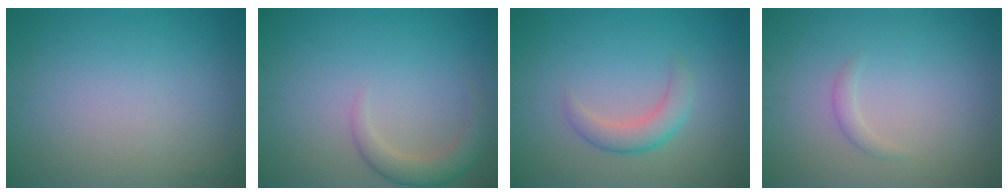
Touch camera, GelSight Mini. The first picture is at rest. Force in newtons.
{"total": 2.8, "press": 2.7, "slide": 0.2}
{"total": 2.6, "press": 2.5, "slide": 0.3}
{"total": 0.9, "press": 0.9, "slide": 0.1}